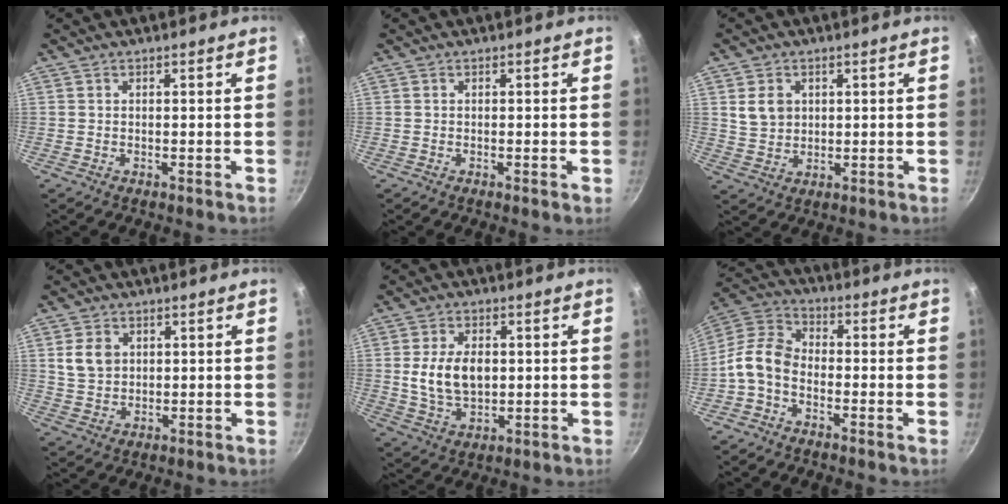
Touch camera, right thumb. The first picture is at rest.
{"total": 0.7, "force": [-0.3, 0.0, 0.7], "torque": [-0.013, -0.001, -0.006]}
{"total": 5.4, "force": [1.5, 4.4, 2.8], "torque": [-0.035, -0.004, 0.033]}
{"total": 5.7, "force": [1.5, 4.4, 3.2], "torque": [-0.046, -0.001, 0.031]}
{"total": 9.9, "force": [0.8, 6.4, 7.5], "torque": [-0.124, -0.005, 0.017]}
{"total": 8.5, "force": [-3.0, 5.7, 5.5], "torque": [-0.107, 0.045, -0.080]}